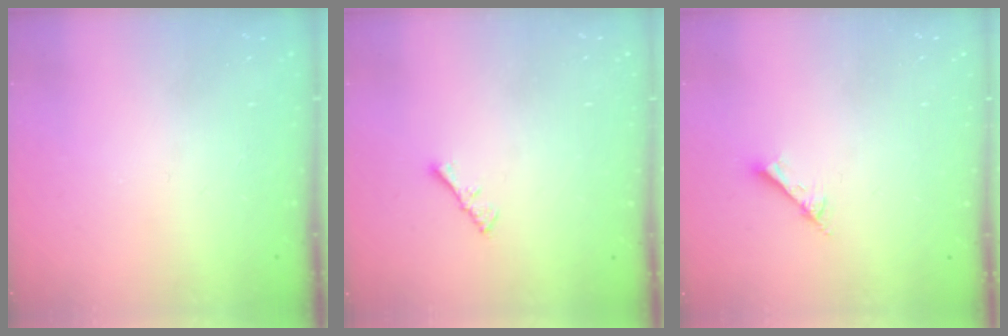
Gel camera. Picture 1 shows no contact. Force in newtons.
{"total": 1.3, "press": 1.2, "slide": 0.4}
{"total": 2.8, "press": 2.7, "slide": 0.4}